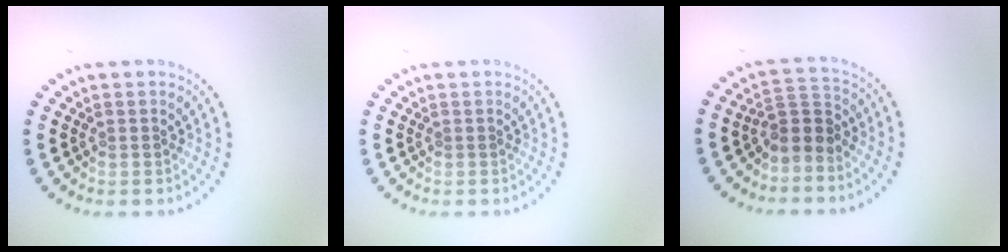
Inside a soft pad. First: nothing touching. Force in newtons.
{"total": 0.0}
{"total": 2.9, "press": 2.2, "slide": 1.9}